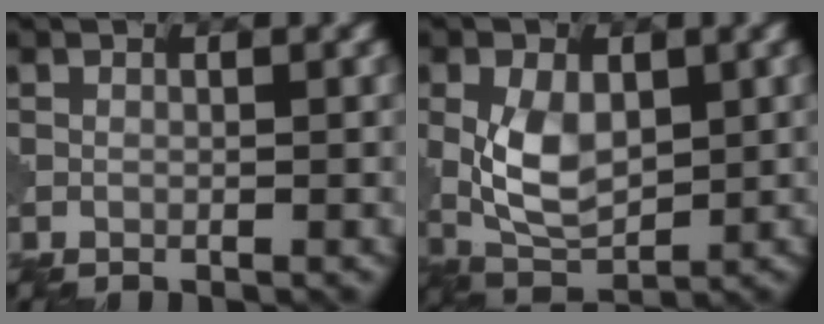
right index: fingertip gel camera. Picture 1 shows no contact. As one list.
[{"total": 5.0, "force": [0.9, 3.2, 3.8], "torque": [-0.086, -0.003, 0.023]}]